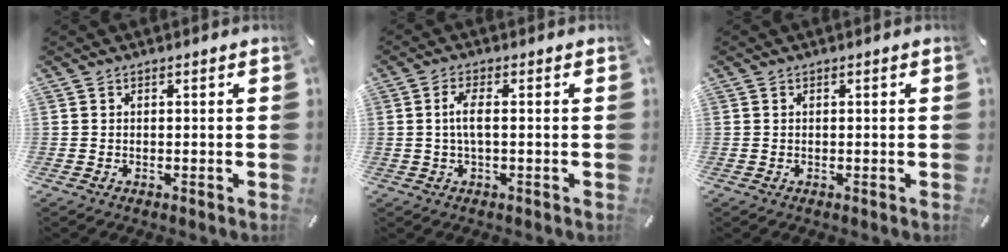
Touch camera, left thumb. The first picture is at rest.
{"total": 4.4, "force": [0.0, 1.1, 4.3], "torque": [-0.087, 0.000, -0.004]}
{"total": 0.0}